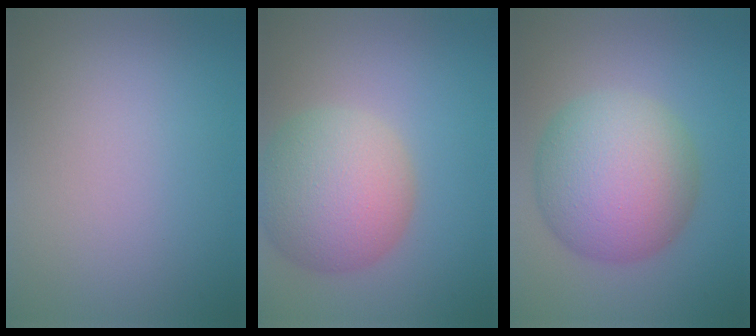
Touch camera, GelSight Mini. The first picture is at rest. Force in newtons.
{"total": 8.1, "press": 8.1, "slide": 0.3}
{"total": 9.7, "press": 9.7, "slide": 0.1}